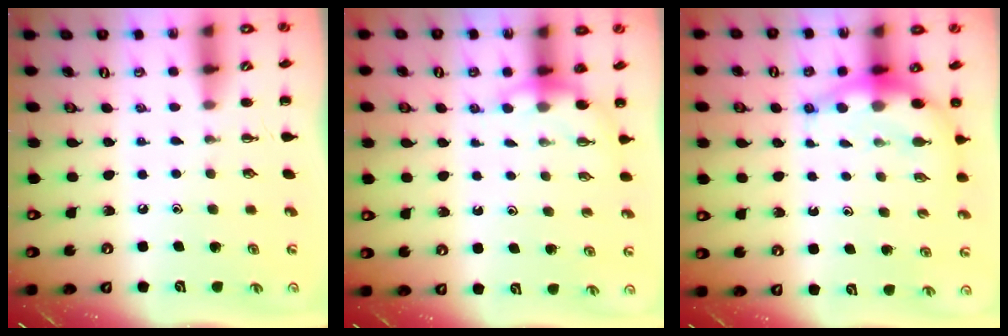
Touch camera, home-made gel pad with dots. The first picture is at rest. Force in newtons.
{"total": 4.6, "press": 4.5, "slide": 1.0}
{"total": 7.4, "press": 7.2, "slide": 1.8}